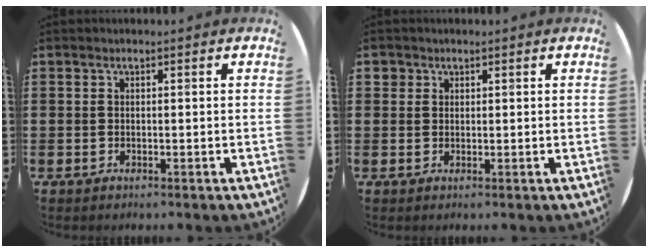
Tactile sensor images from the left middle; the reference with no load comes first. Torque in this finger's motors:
{"motor_torque": [0.33, -0.27, -0.02, 0.00]}